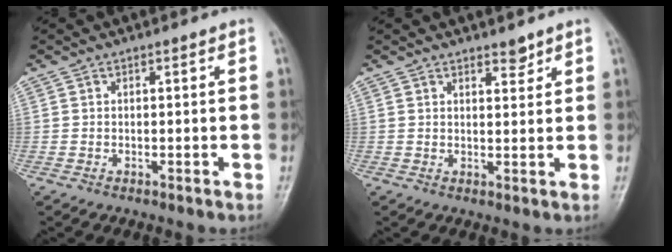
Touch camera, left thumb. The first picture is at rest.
{"total": 2.3, "force": [1.9, 0.8, 1.0], "torque": [-0.005, -0.015, 0.030]}